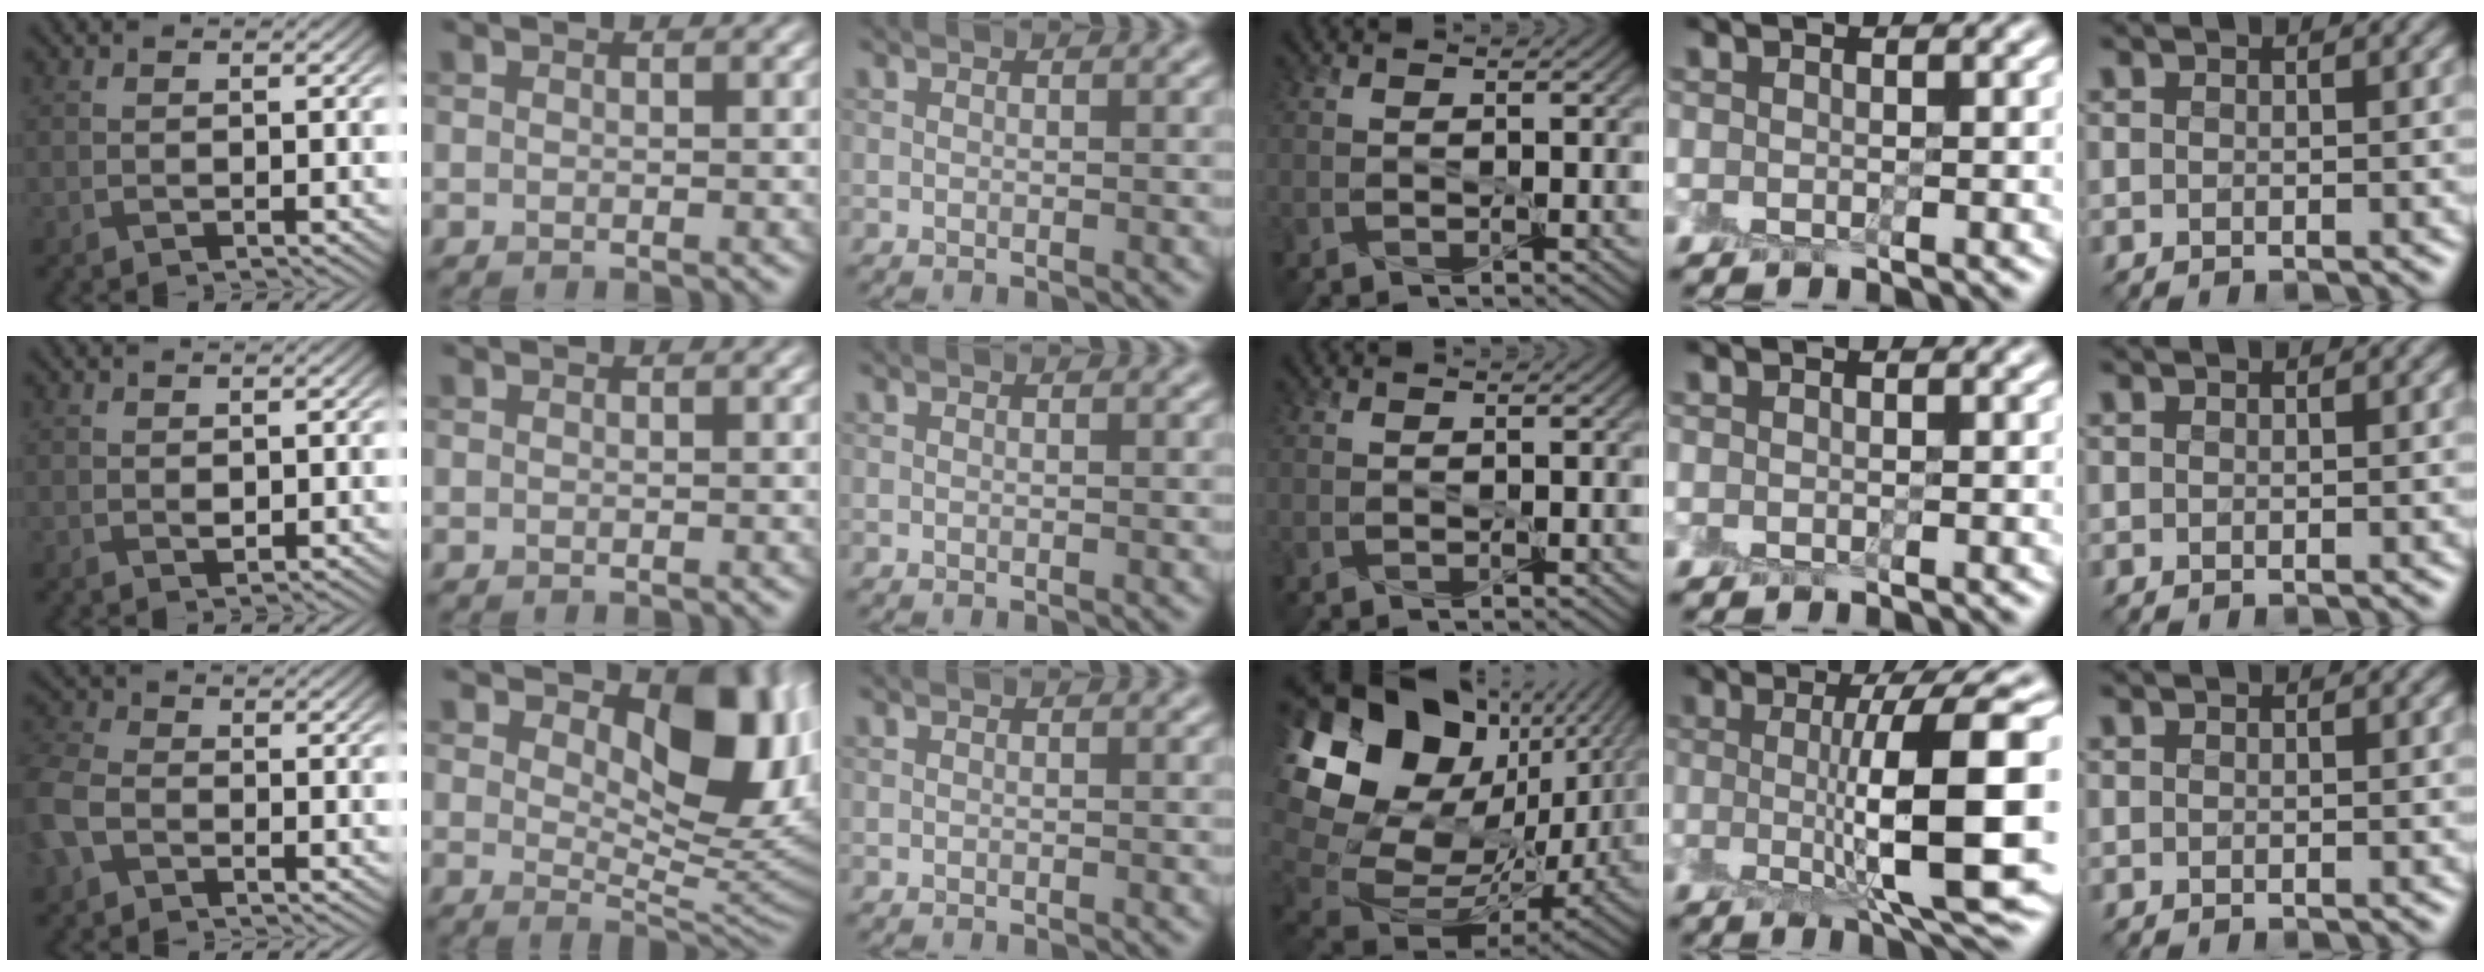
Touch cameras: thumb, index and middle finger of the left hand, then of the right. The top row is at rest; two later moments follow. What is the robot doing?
{"motion": "peel", "object": "lint roller sheet"}